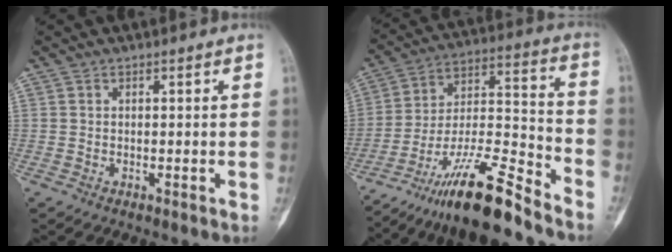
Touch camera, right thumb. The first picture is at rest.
{"total": 18.2, "force": [-14.4, 2.2, 10.9], "torque": [-0.203, 0.084, -0.255]}